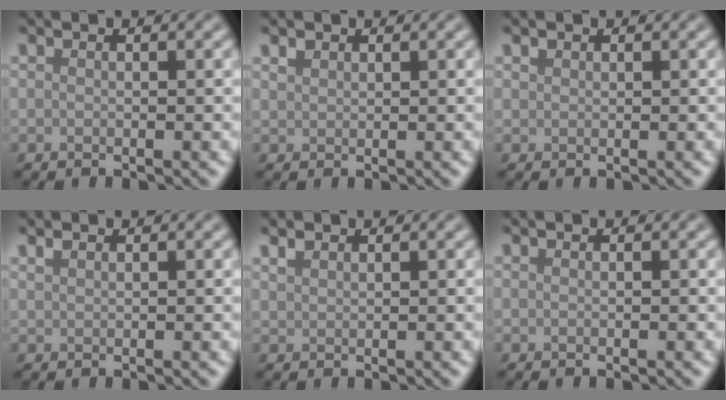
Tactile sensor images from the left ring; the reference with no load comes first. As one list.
[{"total": 1.0, "force": [0.7, 0.6, 0.2], "torque": [-0.005, 0.001, 0.015]}, {"total": 0.6, "force": [0.4, 0.5, 0.1], "torque": [0.001, -0.001, 0.009]}, {"total": 0.8, "force": [0.7, 0.3, 0.3], "torque": [-0.010, 0.002, 0.016]}, {"total": 1.1, "force": [1.0, 0.5, 0.4], "torque": [-0.013, 0.002, 0.023]}, {"total": 0.0}]